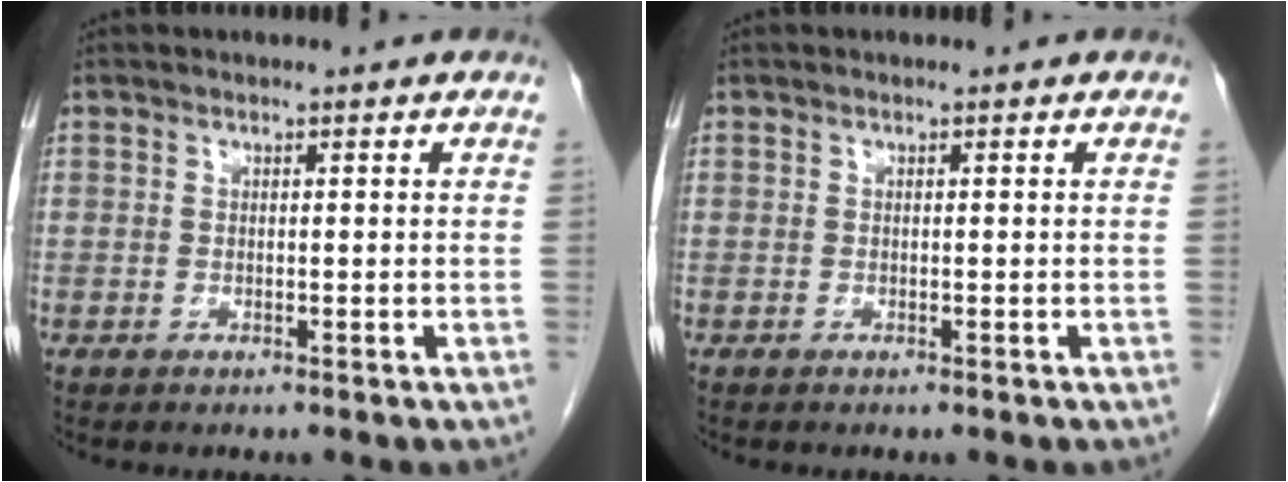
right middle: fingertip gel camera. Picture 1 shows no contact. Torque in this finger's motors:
{"motor_torque": [0.05, -0.28, 0.08, 0.01]}